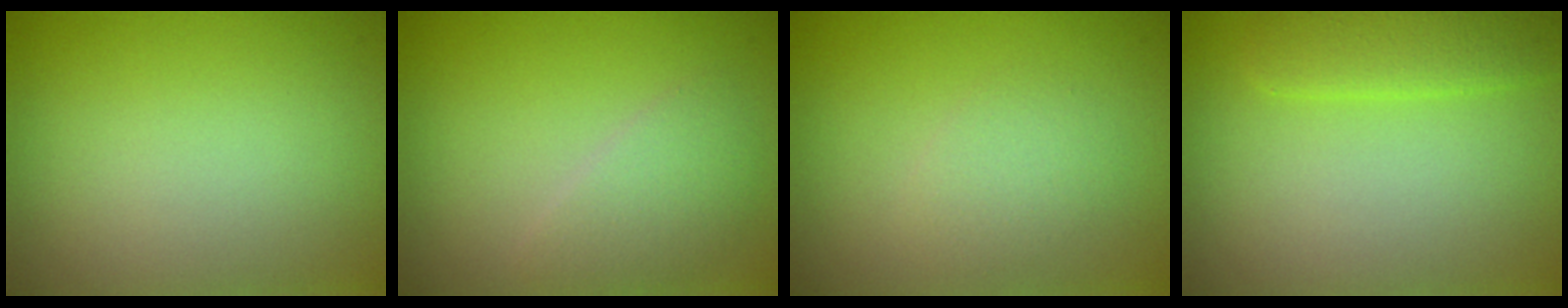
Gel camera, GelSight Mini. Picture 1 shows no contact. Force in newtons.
{"total": 2.2, "press": 2.2, "slide": 0.1}
{"total": 1.6, "press": 1.6, "slide": 0.0}
{"total": 2.8, "press": 2.8, "slide": 0.1}